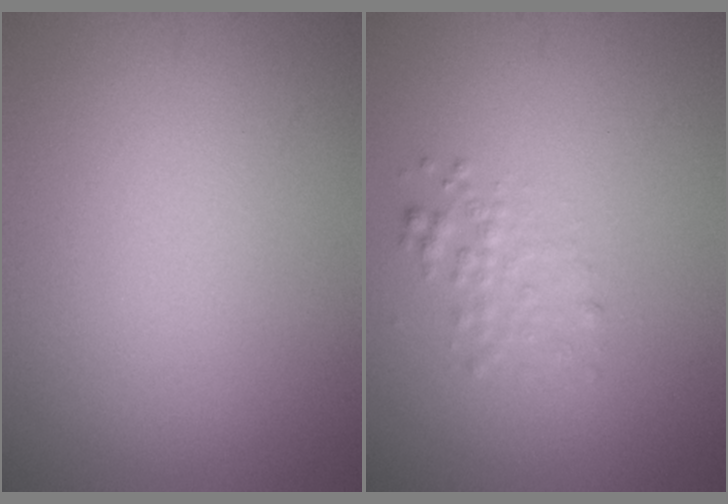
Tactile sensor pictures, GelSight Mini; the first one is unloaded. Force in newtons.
{"total": 1.5, "press": 1.5, "slide": 0.0}